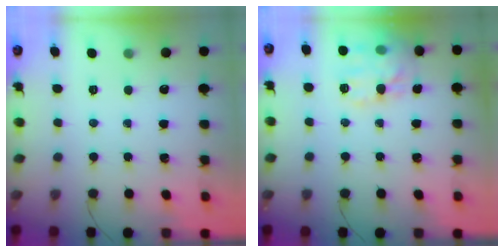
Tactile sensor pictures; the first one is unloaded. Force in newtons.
{"total": 14.0, "press": 13.9, "slide": 0.6}